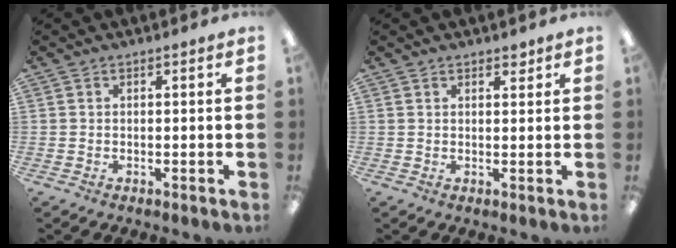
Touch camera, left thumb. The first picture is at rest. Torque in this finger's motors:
{"motor_torque": [-0.08, 0.02, -0.30, 0.17, -0.01]}